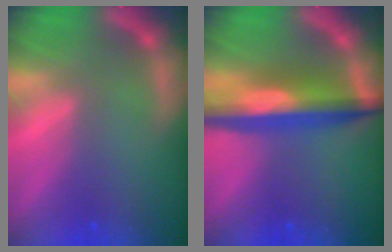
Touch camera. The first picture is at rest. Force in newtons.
{"total": 7.6}